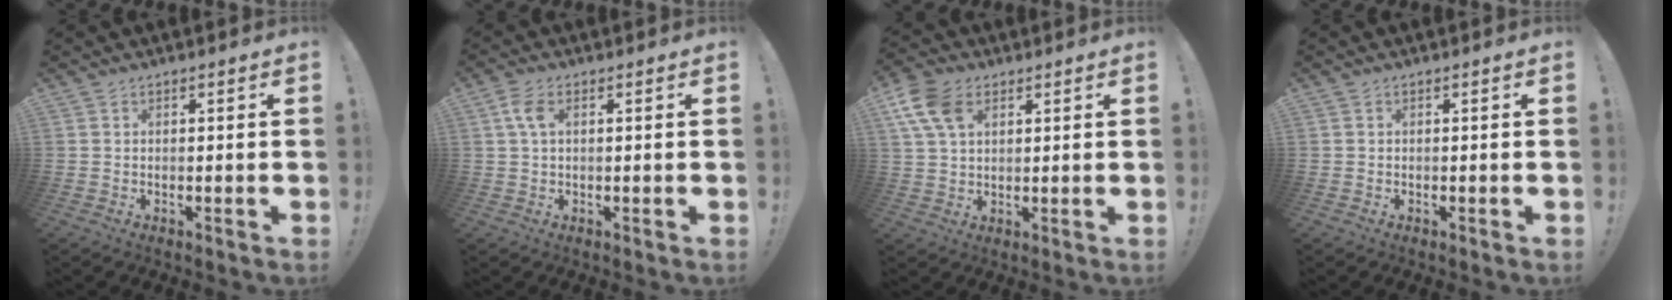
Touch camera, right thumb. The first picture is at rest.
{"total": 4.5, "force": [1.3, 2.5, 3.6], "torque": [-0.075, 0.003, 0.020]}
{"total": 10.6, "force": [4.5, 6.8, 6.7], "torque": [-0.132, -0.003, 0.088]}
{"total": 0.0}